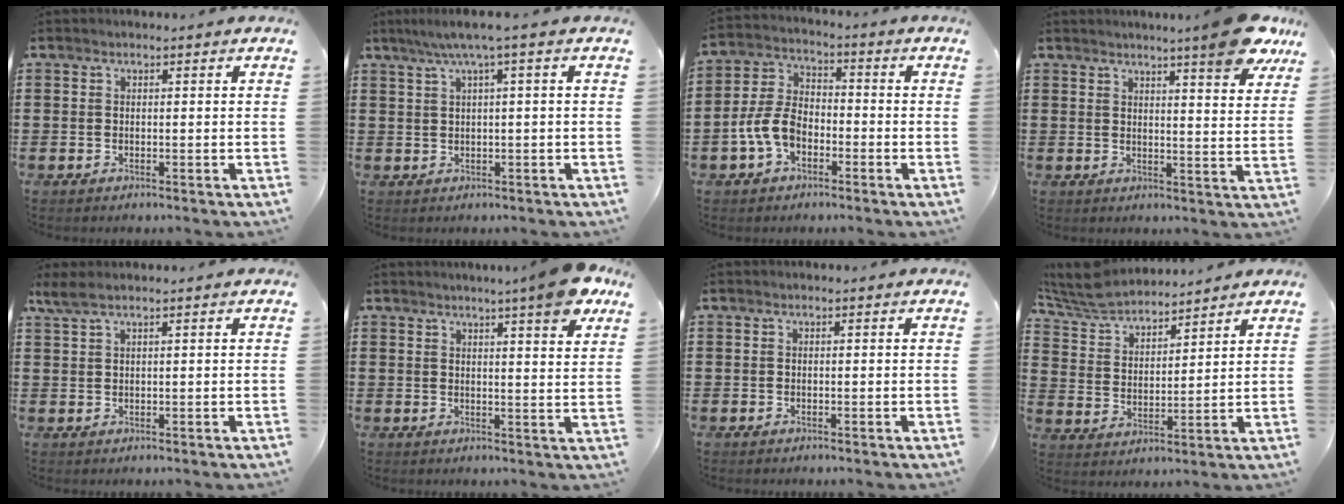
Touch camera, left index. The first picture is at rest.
{"total": 3.1, "force": [0.9, -0.3, 2.9], "torque": [-0.056, -0.002, 0.012]}
{"total": 6.9, "force": [-2.7, 4.3, 4.6], "torque": [-0.122, 0.006, -0.061]}
{"total": 8.3, "force": [6.6, -0.2, 4.9], "torque": [-0.073, -0.034, 0.110]}
{"total": 2.1, "force": [1.4, 0.3, 1.5], "torque": [-0.033, 0.001, 0.025]}
{"total": 7.3, "force": [5.7, 0.1, 4.5], "torque": [-0.069, -0.022, 0.095]}
{"total": 0.0}
{"total": 7.0, "force": [6.6, 1.5, 2.0], "torque": [-0.068, -0.028, 0.117]}